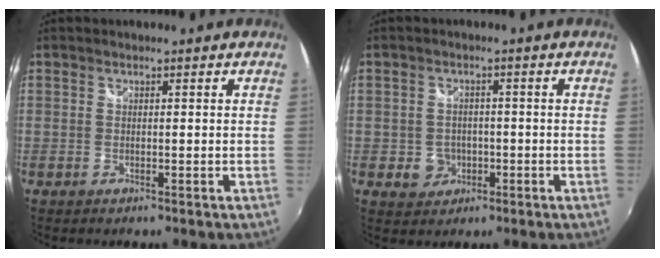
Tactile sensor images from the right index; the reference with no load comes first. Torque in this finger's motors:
{"motor_torque": [0.08, 0.04, -0.02, 0.00]}